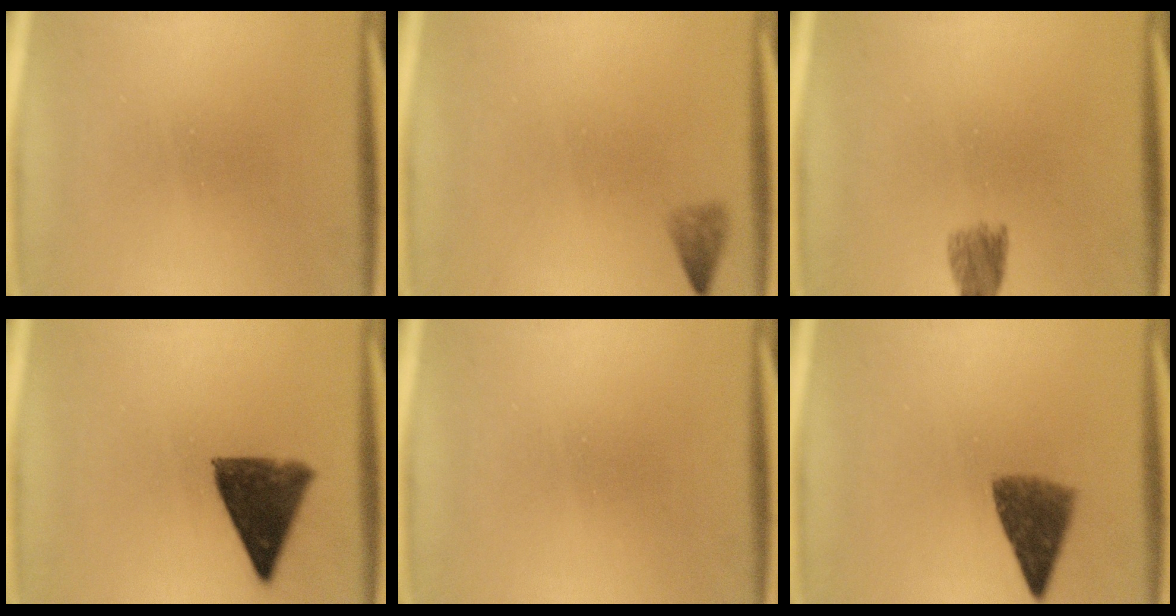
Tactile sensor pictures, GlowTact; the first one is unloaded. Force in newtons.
{"total": 2.1}
{"total": 4.1}
{"total": 10.5}
{"total": 0.0}
{"total": 6.5}